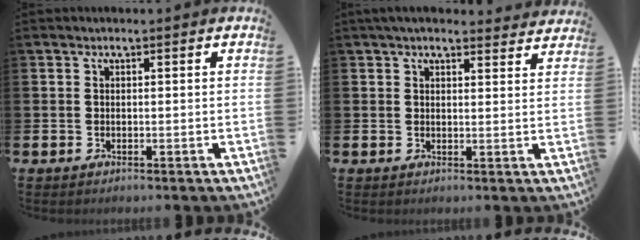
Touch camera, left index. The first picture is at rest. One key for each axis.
{"total": 3.7, "fx": 3.5, "fy": 0.7, "fz": 0.9, "tx": -0.018, "ty": -0.015, "tz": 0.064}